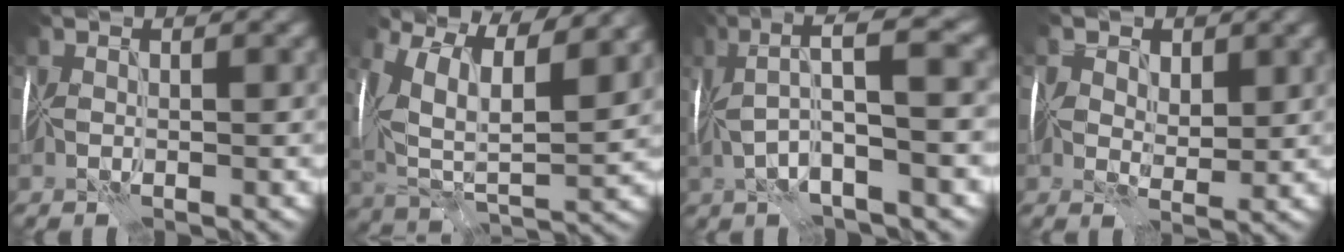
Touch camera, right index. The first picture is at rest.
{"total": 11.4, "force": [5.8, 5.7, 7.9], "torque": [-0.149, -0.001, 0.110]}
{"total": 6.3, "force": [1.5, 0.9, 6.1], "torque": [-0.124, 0.024, 0.020]}
{"total": 3.4, "force": [1.6, 2.3, 2.0], "torque": [-0.033, 0.003, 0.015]}